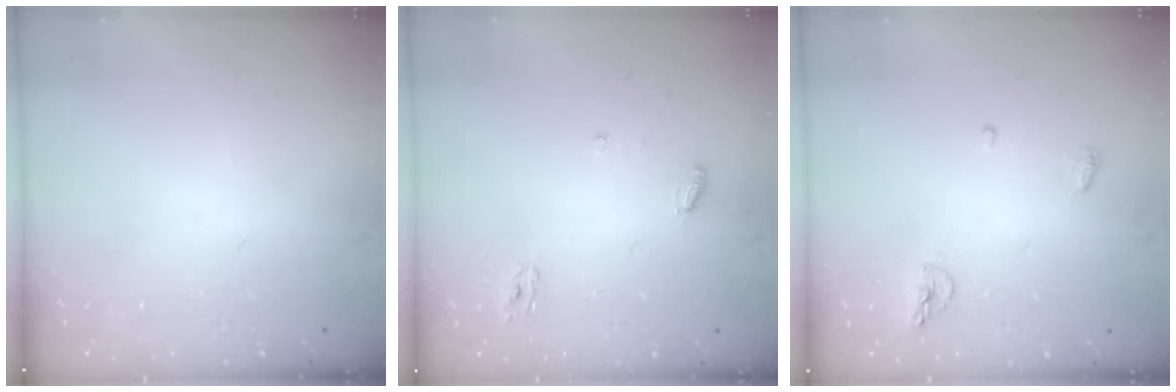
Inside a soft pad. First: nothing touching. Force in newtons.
{"total": 4.9, "press": 4.9, "slide": 0.3}
{"total": 5.2, "press": 5.0, "slide": 1.2}